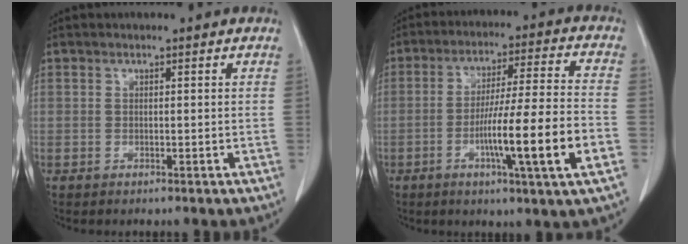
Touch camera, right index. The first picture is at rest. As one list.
[{"total": 14.8, "force": [-4.7, -0.4, 14.1], "torque": [-0.238, -0.006, -0.076]}]